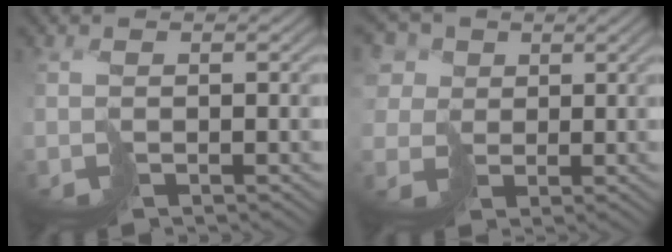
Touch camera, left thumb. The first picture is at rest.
{"total": 6.7, "force": [2.1, 5.7, 2.9], "torque": [-0.116, 0.017, 0.024]}